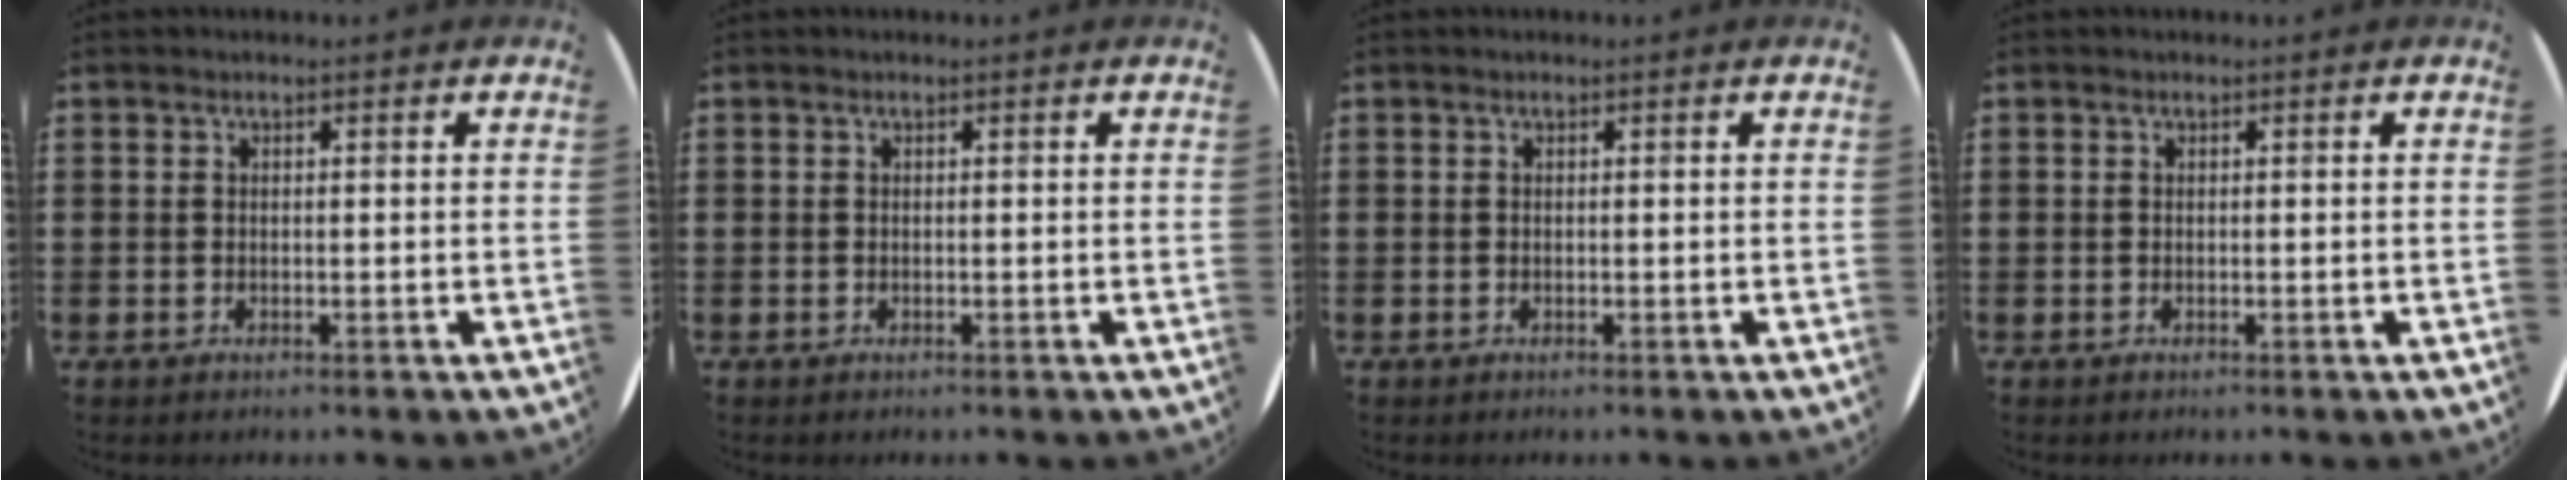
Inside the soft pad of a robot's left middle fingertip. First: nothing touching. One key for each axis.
{"total": 0.0}
{"total": 0.0}
{"total": 0.0}